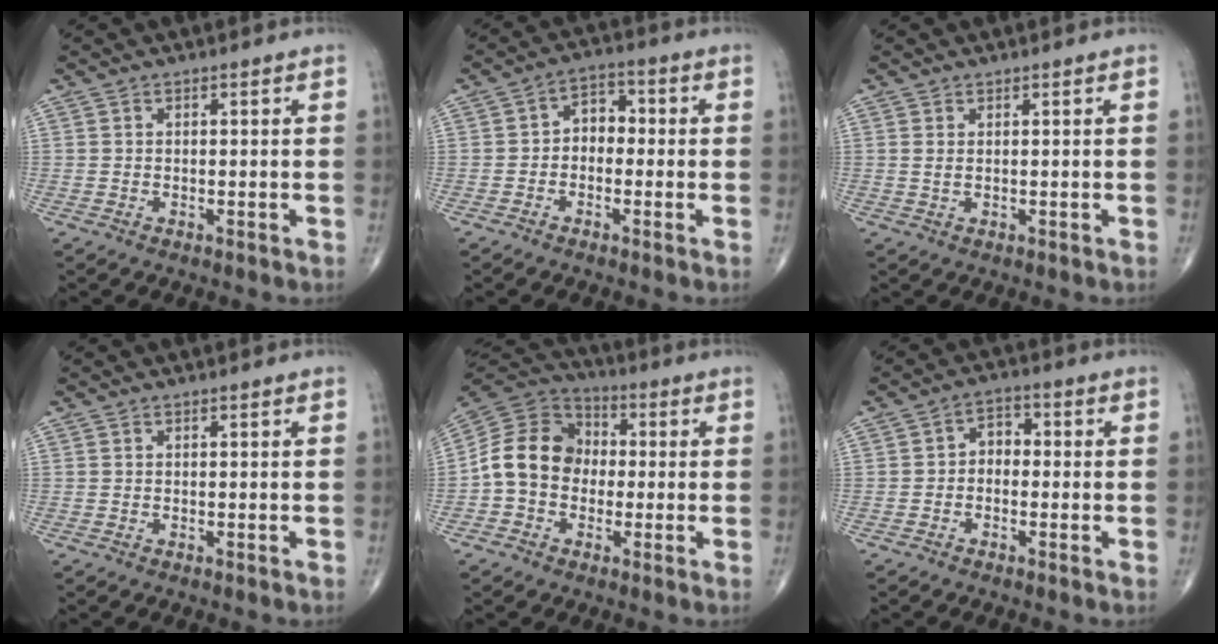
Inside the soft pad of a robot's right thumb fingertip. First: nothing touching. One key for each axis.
{"total": 5.1, "fx": -0.6, "fy": 3.8, "fz": 3.4, "tx": -0.029, "ty": 0.024, "tz": -0.024}
{"total": 1.0, "fx": 0.4, "fy": 0.4, "fz": 0.8, "tx": -0.018, "ty": 0.001, "tz": 0.011}
{"total": 0.0}
{"total": 12.3, "fx": -1.2, "fy": 10.1, "fz": 6.8, "tx": -0.110, "ty": 0.039, "tz": -0.036}
{"total": 3.9, "fx": -0.5, "fy": 2.9, "fz": 2.5, "tx": -0.019, "ty": 0.019, "tz": -0.023}